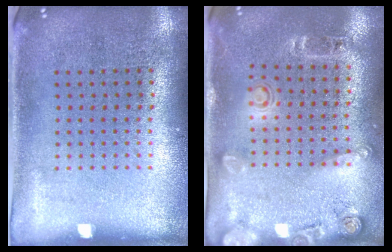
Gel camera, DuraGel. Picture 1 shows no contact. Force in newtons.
{"total": 1.7, "press": 1.2, "slide": 1.2}